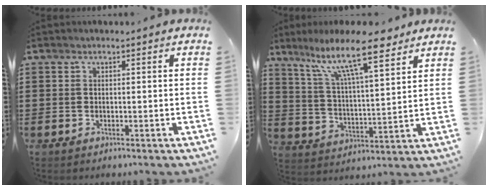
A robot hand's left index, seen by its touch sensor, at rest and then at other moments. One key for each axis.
{"total": 12.8, "fx": 9.4, "fy": 2.6, "fz": 8.3, "tx": -0.168, "ty": -0.035, "tz": 0.160}